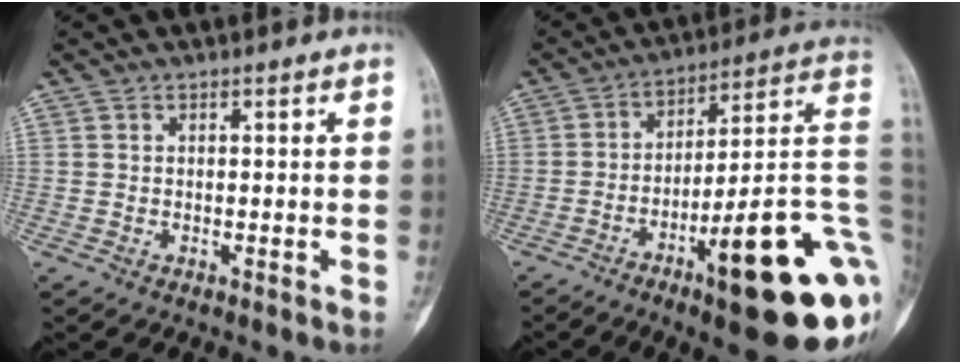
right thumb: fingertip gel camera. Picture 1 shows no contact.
{"total": 25.8, "force": [-8.5, 5.7, 23.7], "torque": [-0.254, 0.043, -0.116]}